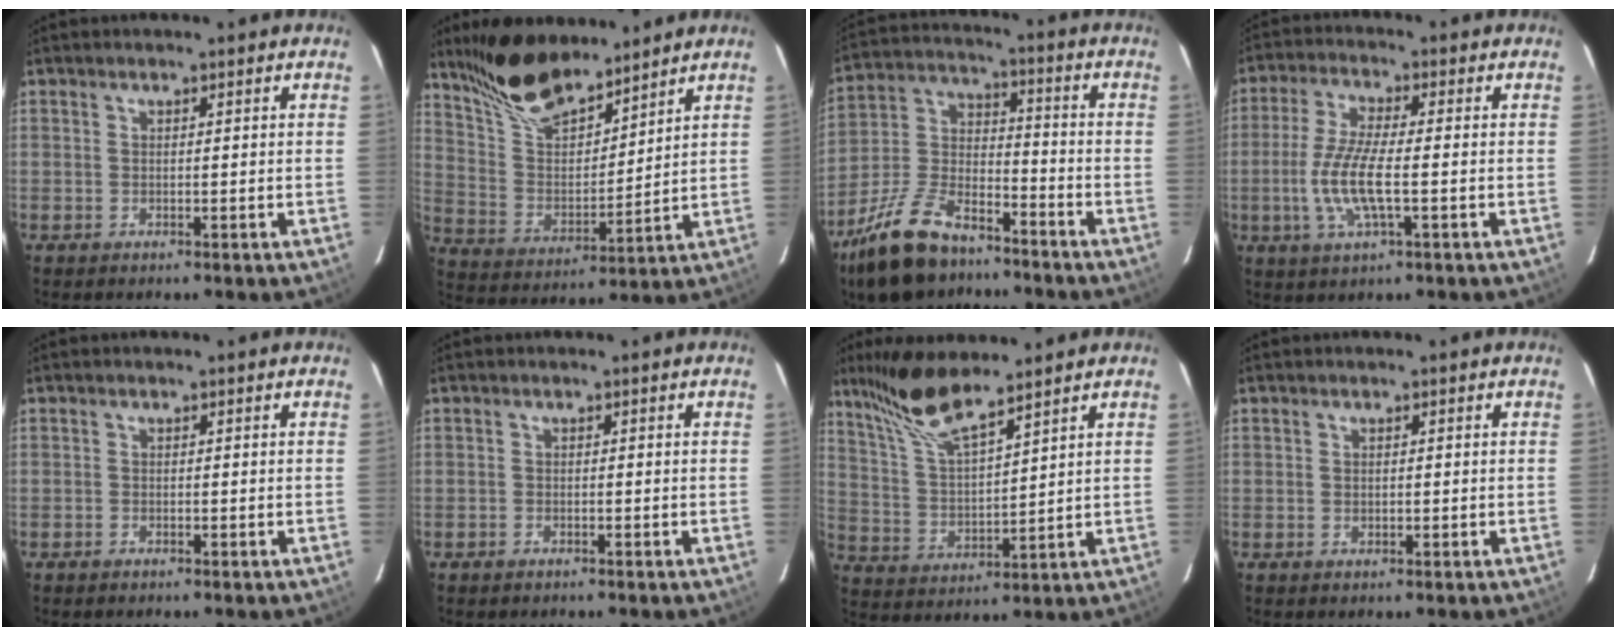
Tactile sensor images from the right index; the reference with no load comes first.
{"total": 16.2, "force": [13.0, 5.6, 7.8], "torque": [-0.156, 0.014, 0.253]}
{"total": 17.7, "force": [-12.4, 8.1, 9.8], "torque": [-0.217, 0.001, -0.227]}
{"total": 9.6, "force": [-2.0, 2.1, 9.2], "torque": [-0.190, -0.005, -0.041]}
{"total": 0.6, "force": [-0.5, 0.3, 0.0], "torque": [-0.002, 0.001, -0.010]}
{"total": 1.0, "force": [-0.8, 0.6, 0.0], "torque": [-0.005, 0.002, -0.012]}
{"total": 11.5, "force": [9.2, 1.8, 6.7], "torque": [-0.131, 0.007, 0.189]}
{"total": 0.6, "force": [0.1, 0.5, 0.3], "torque": [-0.002, 0.003, 0.003]}